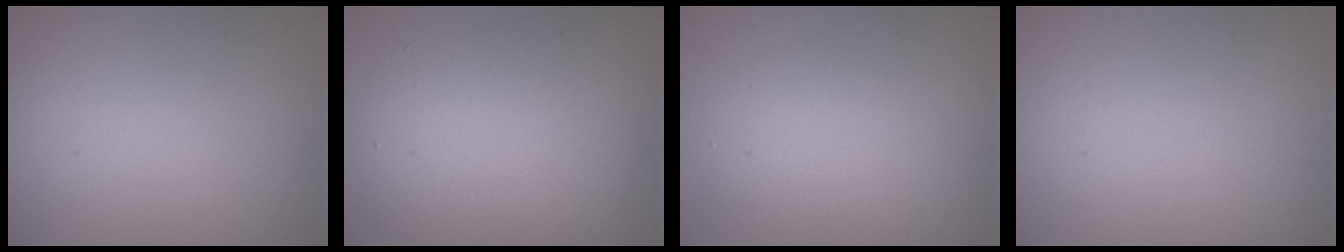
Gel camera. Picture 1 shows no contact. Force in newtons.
{"total": 5.6, "press": 5.6, "slide": 0.1}
{"total": 3.3, "press": 3.3, "slide": 0.3}
{"total": 0.0}